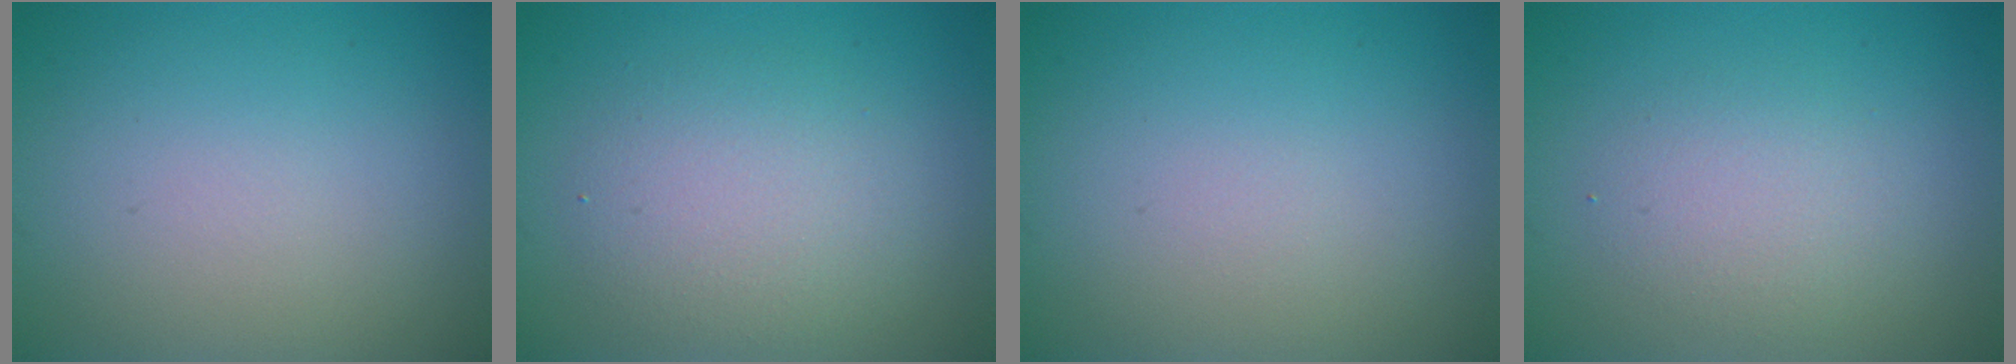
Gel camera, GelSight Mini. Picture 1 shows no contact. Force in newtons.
{"total": 3.6, "press": 3.6, "slide": 0.2}
{"total": 0.0}
{"total": 2.3, "press": 2.3, "slide": 0.1}